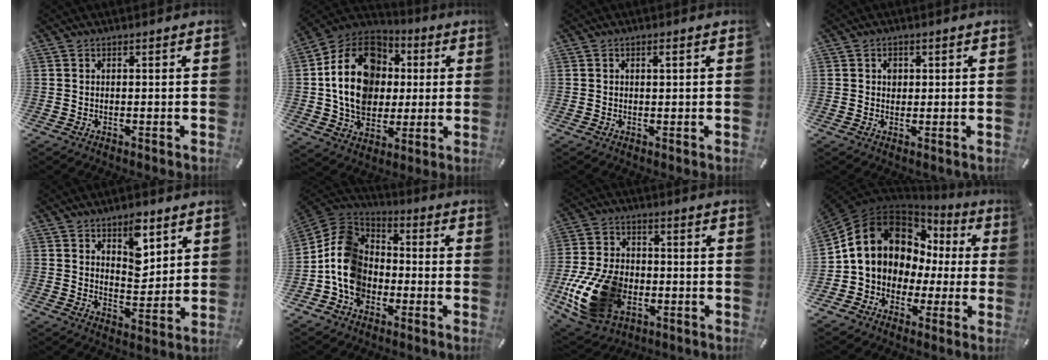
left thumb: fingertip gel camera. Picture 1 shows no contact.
{"total": 19.5, "force": [1.9, 15.8, 11.2], "torque": [-0.221, 0.000, 0.037]}
{"total": 1.1, "force": [0.3, 0.6, 0.9], "torque": [-0.019, 0.004, 0.004]}
{"total": 2.2, "force": [0.3, 1.9, 1.0], "torque": [-0.005, 0.001, 0.000]}
{"total": 9.6, "force": [5.9, 5.5, 5.1], "torque": [-0.056, -0.042, 0.101]}
{"total": 13.3, "force": [-4.1, 11.1, 6.2], "torque": [-0.152, 0.032, -0.074]}
{"total": 18.7, "force": [-5.4, 13.2, 12.1], "torque": [-0.250, 0.029, -0.086]}
{"total": 13.3, "force": [3.0, 11.5, 5.9], "torque": [-0.116, -0.030, 0.057]}